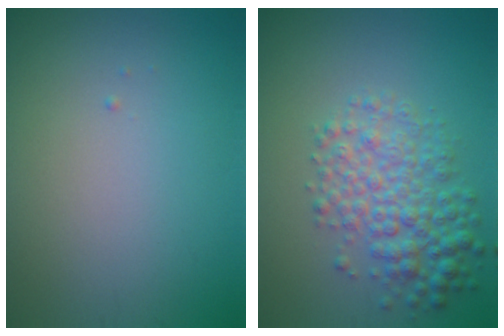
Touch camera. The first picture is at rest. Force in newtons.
{"total": 5.0, "press": 5.0, "slide": 0.1}